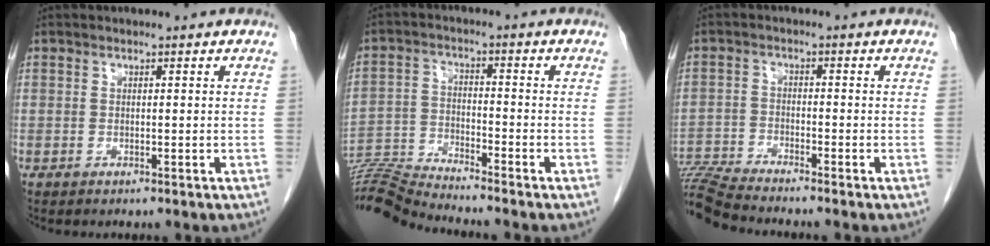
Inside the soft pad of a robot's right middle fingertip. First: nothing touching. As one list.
[{"total": 9.4, "force": [-9.1, -2.1, 0.9], "torque": [-0.021, -0.004, -0.176]}, {"total": 8.0, "force": [-7.6, -1.5, 1.8], "torque": [-0.038, -0.011, -0.144]}]